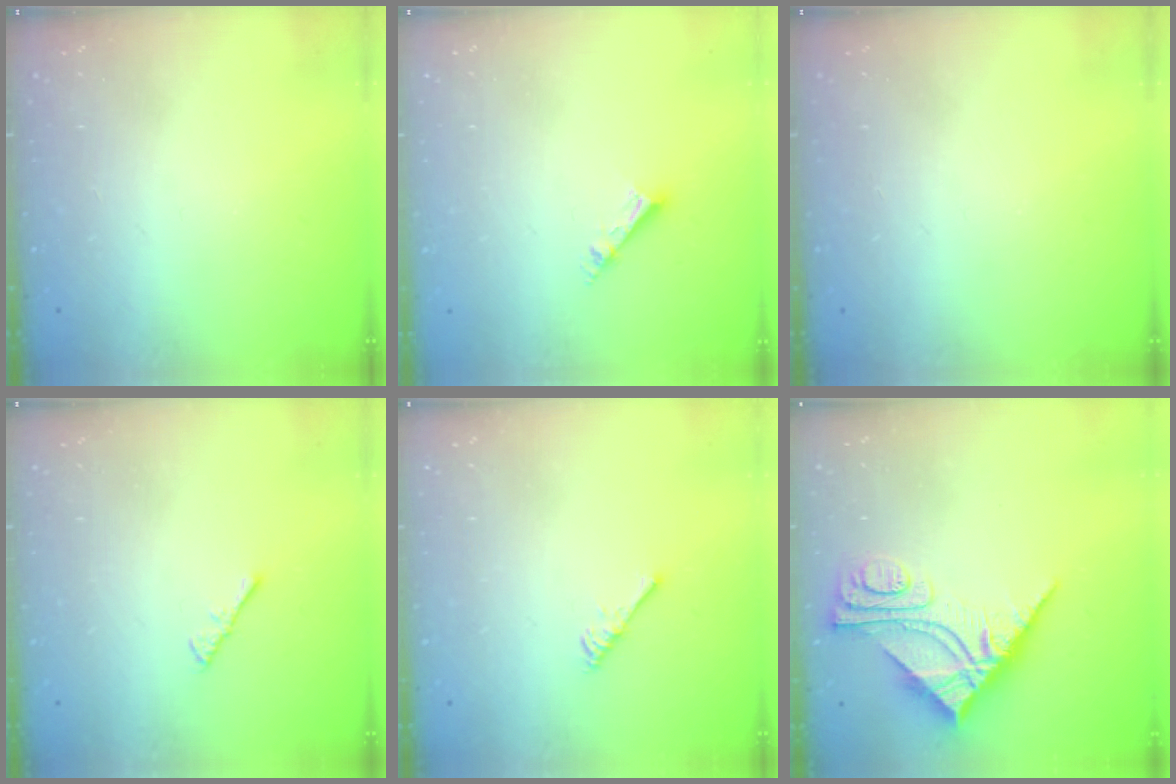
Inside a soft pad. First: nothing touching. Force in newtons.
{"total": 4.2, "press": 4.2, "slide": 0.2}
{"total": 0.0}
{"total": 2.2, "press": 2.1, "slide": 0.5}
{"total": 2.9, "press": 2.9, "slide": 0.5}
{"total": 9.8, "press": 9.7, "slide": 0.9}